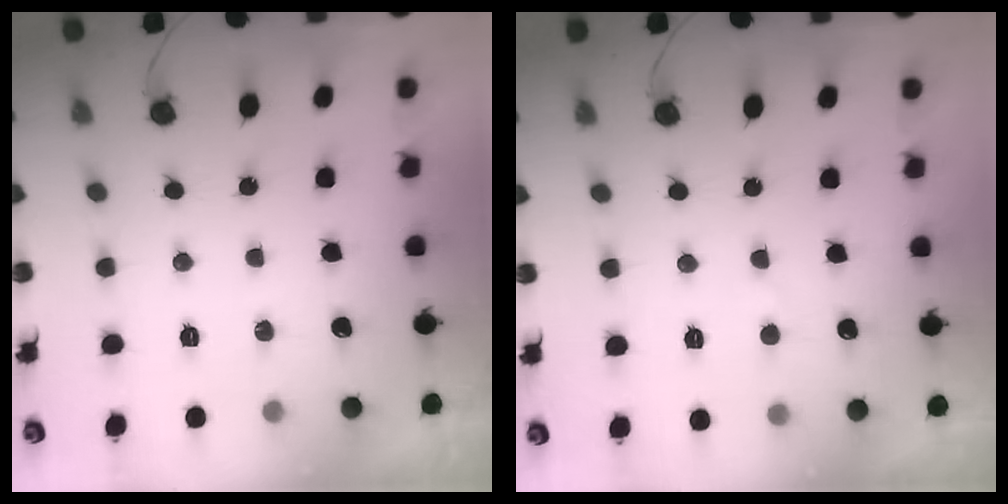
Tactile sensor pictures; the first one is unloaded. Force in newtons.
{"total": 2.7, "press": 2.7, "slide": 0.3}